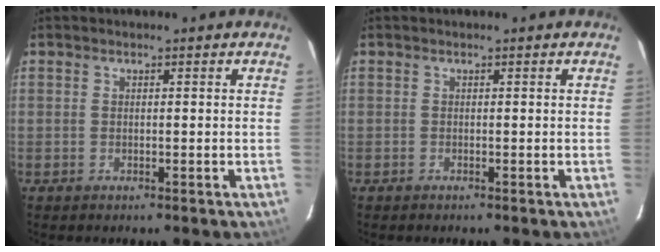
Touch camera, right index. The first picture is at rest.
{"total": 0.0}